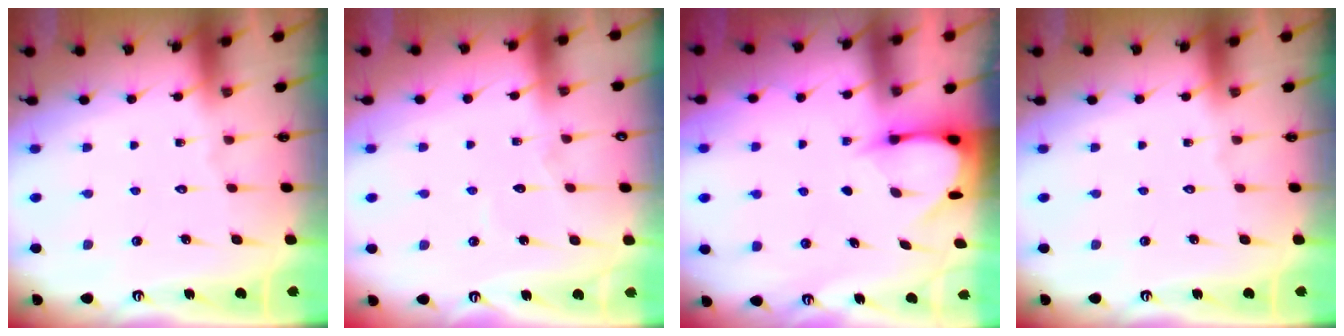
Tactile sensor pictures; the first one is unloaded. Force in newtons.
{"total": 4.3, "press": 4.2, "slide": 0.5}
{"total": 3.8, "press": 3.8, "slide": 0.3}
{"total": 0.0}